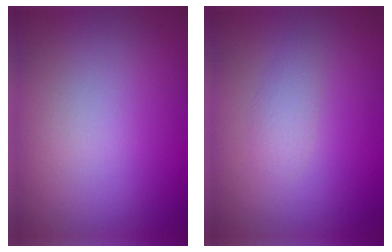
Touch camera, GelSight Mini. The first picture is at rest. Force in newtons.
{"total": 1.4, "press": 1.4, "slide": 0.1}